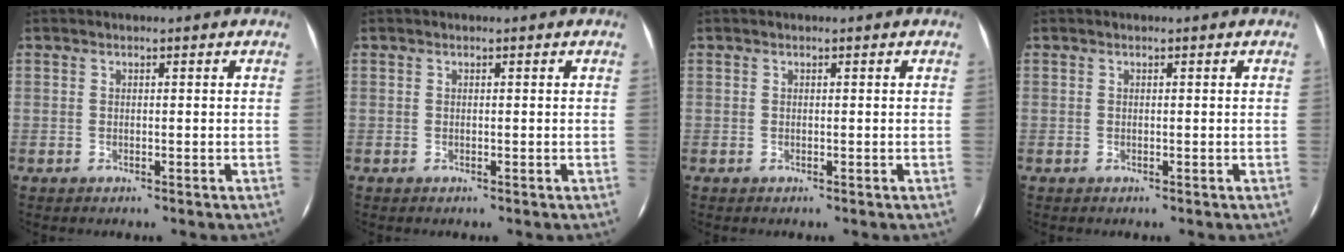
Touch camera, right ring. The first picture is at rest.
{"total": 0.0}
{"total": 0.0}
{"total": 0.0}